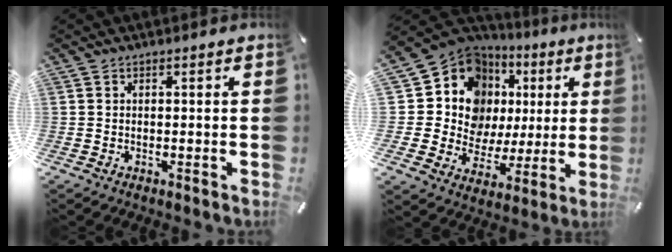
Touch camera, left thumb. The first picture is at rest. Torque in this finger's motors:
{"motor_torque": [0.76, 0.71, 0.56, 0.30, 0.07]}